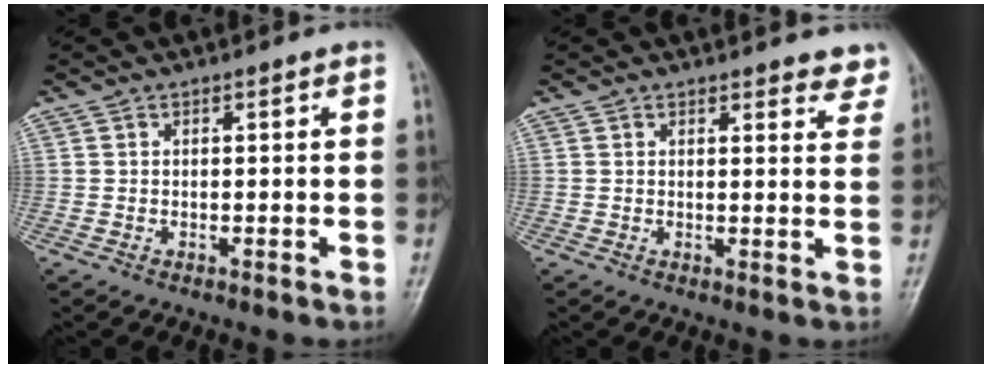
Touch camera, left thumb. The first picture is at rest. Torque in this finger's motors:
{"motor_torque": [-0.05, 0.07, 0.07, 0.03, 0.07]}